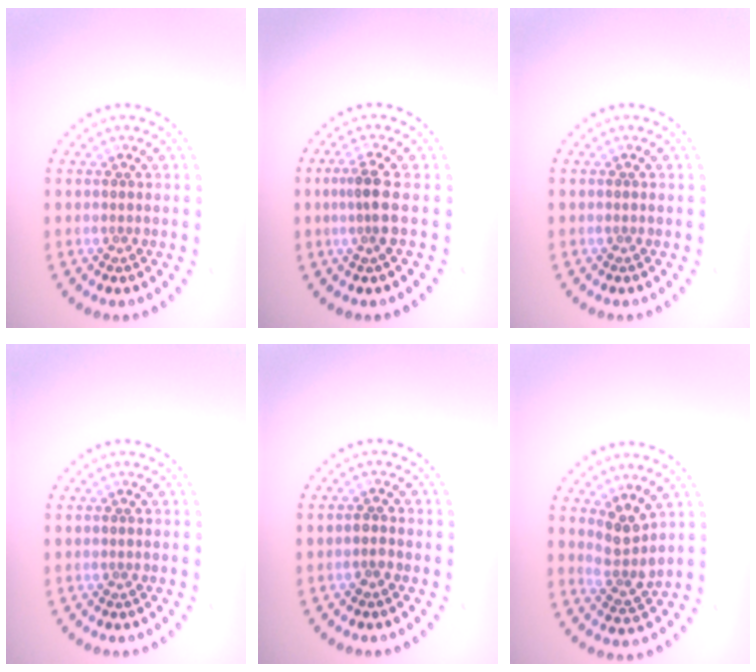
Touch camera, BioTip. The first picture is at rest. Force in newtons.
{"total": 2.3, "press": 1.9, "slide": 1.4}
{"total": 0.0}
{"total": 0.0}
{"total": 0.8, "press": 0.7, "slide": 0.4}
{"total": 2.8, "press": 2.3, "slide": 1.7}